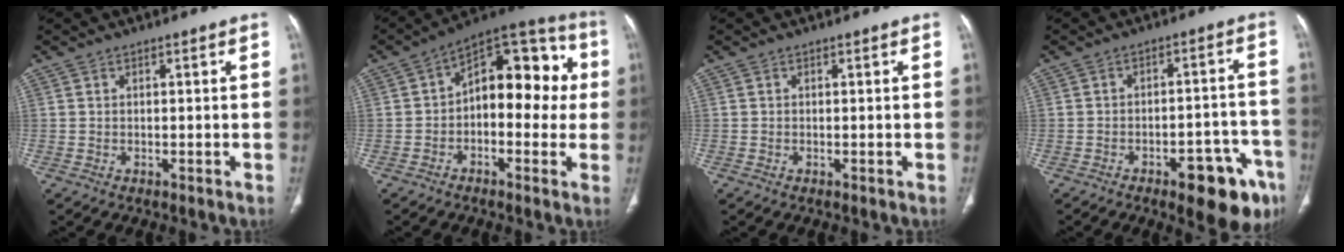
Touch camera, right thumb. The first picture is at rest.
{"total": 16.6, "force": [0.8, 9.6, 13.5], "torque": [-0.128, 0.049, -0.003]}
{"total": 0.0}
{"total": 14.1, "force": [-7.7, 5.4, 10.6], "torque": [-0.084, 0.048, -0.092]}